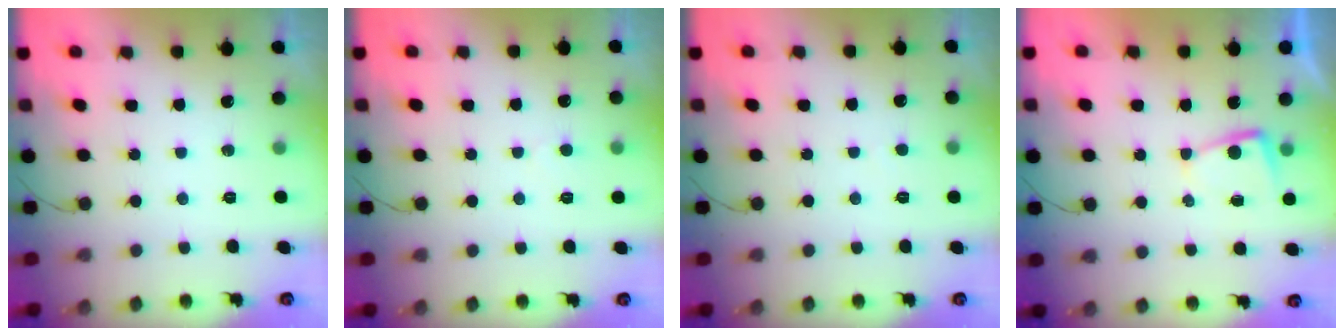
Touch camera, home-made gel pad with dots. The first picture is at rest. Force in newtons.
{"total": 2.9, "press": 2.9, "slide": 0.3}
{"total": 1.7, "press": 1.7, "slide": 0.1}
{"total": 2.4, "press": 2.3, "slide": 0.4}